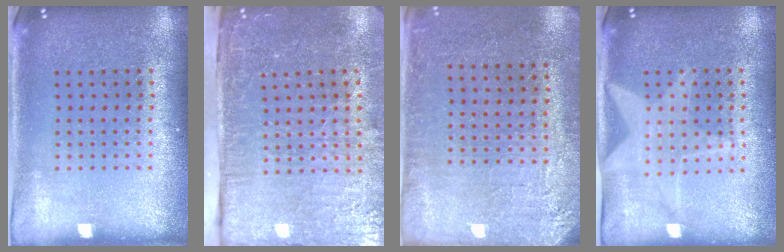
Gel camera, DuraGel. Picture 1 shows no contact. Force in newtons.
{"total": 5.0, "press": 4.1, "slide": 2.9}
{"total": 2.9, "press": 2.7, "slide": 1.0}
{"total": 1.4, "press": 1.4, "slide": 0.2}